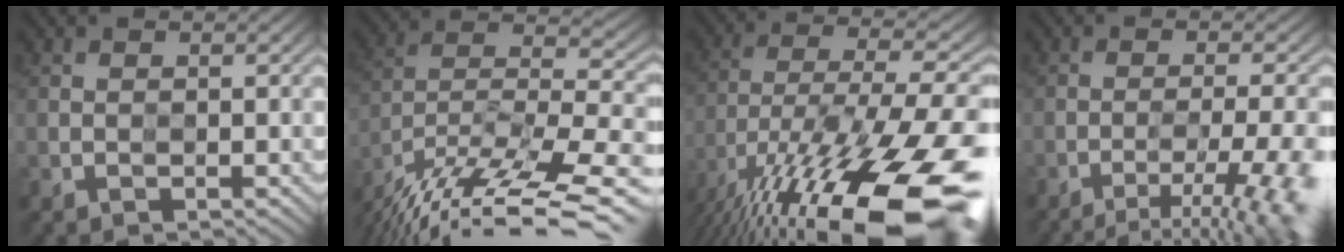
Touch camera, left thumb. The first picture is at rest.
{"total": 15.5, "force": [-11.2, 4.1, 9.8], "torque": [-0.207, 0.009, -0.195]}
{"total": 20.6, "force": [-12.8, 6.8, 14.6], "torque": [-0.248, -0.021, -0.202]}
{"total": 10.0, "force": [-5.7, 1.9, 8.0], "torque": [-0.118, 0.002, -0.076]}